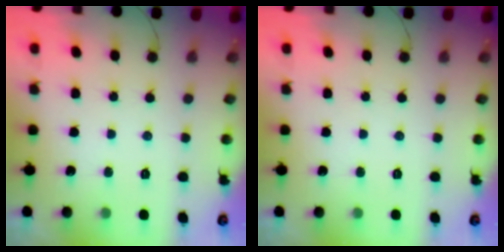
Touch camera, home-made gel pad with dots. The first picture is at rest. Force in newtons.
{"total": 0.0}